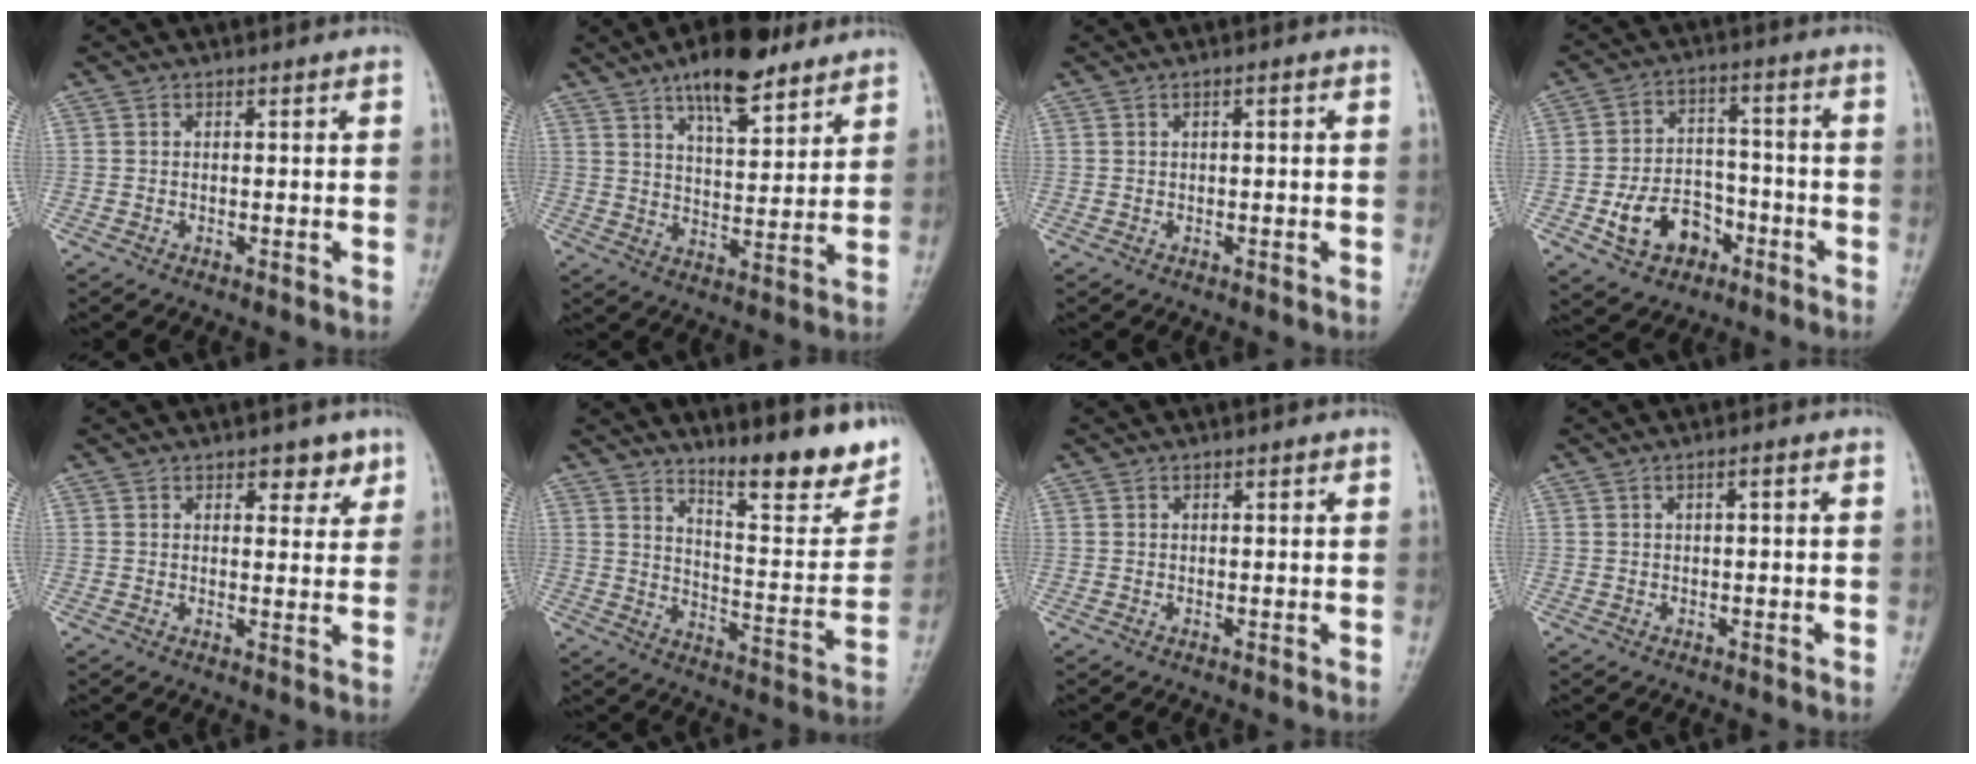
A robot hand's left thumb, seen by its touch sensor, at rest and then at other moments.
{"total": 12.6, "force": [8.4, 4.6, 8.2], "torque": [-0.102, -0.042, 0.133]}
{"total": 1.0, "force": [0.1, 0.2, 1.0], "torque": [-0.016, 0.006, 0.003]}
{"total": 10.7, "force": [-4.8, 7.8, 5.5], "torque": [-0.069, 0.041, -0.076]}
{"total": 4.3, "force": [2.5, 2.3, 2.6], "torque": [-0.003, -0.010, 0.029]}
{"total": 16.9, "force": [11.2, 4.4, 11.9], "torque": [-0.118, -0.074, 0.172]}
{"total": 0.5, "force": [0.2, 0.1, 0.5], "torque": [-0.008, 0.002, 0.003]}
{"total": 1.2, "force": [0.2, 0.2, 1.2], "torque": [-0.020, 0.007, 0.004]}